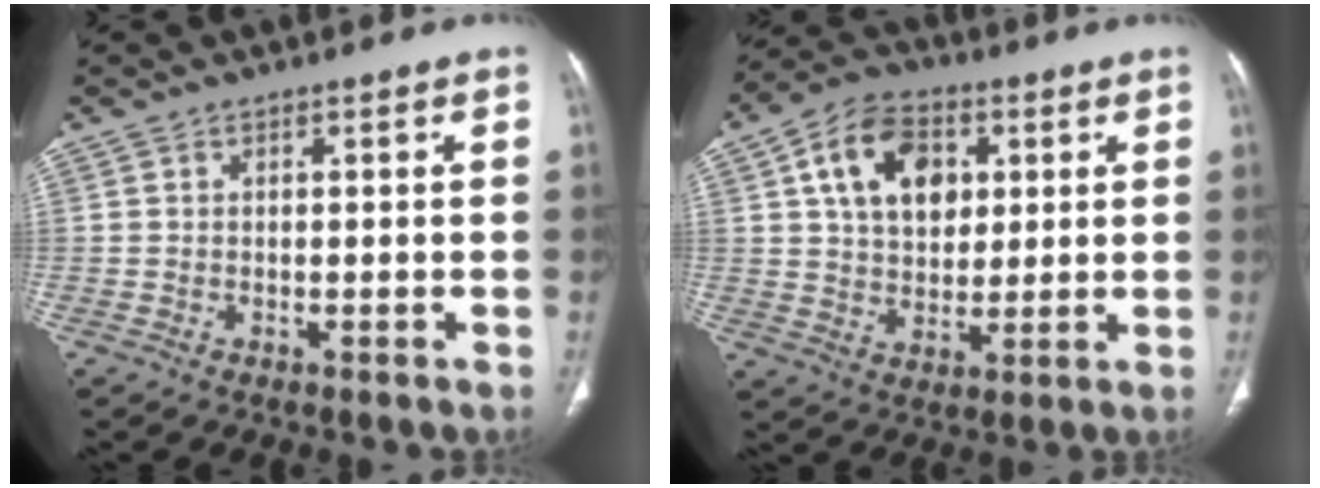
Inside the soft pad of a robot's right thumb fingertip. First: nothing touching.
{"total": 13.9, "force": [4.3, 9.7, 9.1], "torque": [-0.119, 0.000, 0.071]}